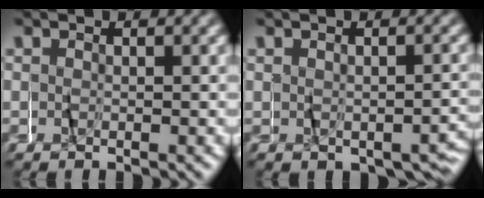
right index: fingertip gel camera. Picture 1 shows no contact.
{"total": 2.9, "force": [-1.6, 1.4, 1.9], "torque": [-0.034, -0.012, -0.018]}